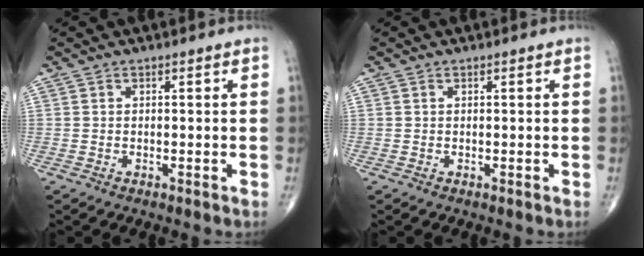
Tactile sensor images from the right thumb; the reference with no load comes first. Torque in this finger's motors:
{"motor_torque": [0.25, 0.14, -0.14, -0.04, -0.01]}